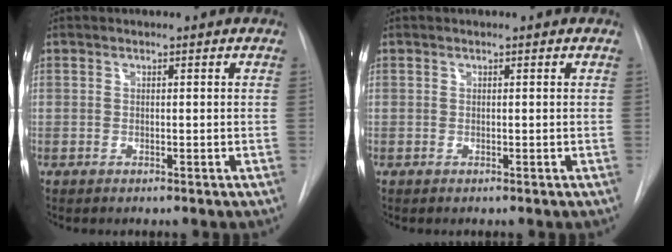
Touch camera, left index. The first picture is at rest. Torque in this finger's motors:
{"motor_torque": [0.00, 0.00, 0.00, 0.00]}